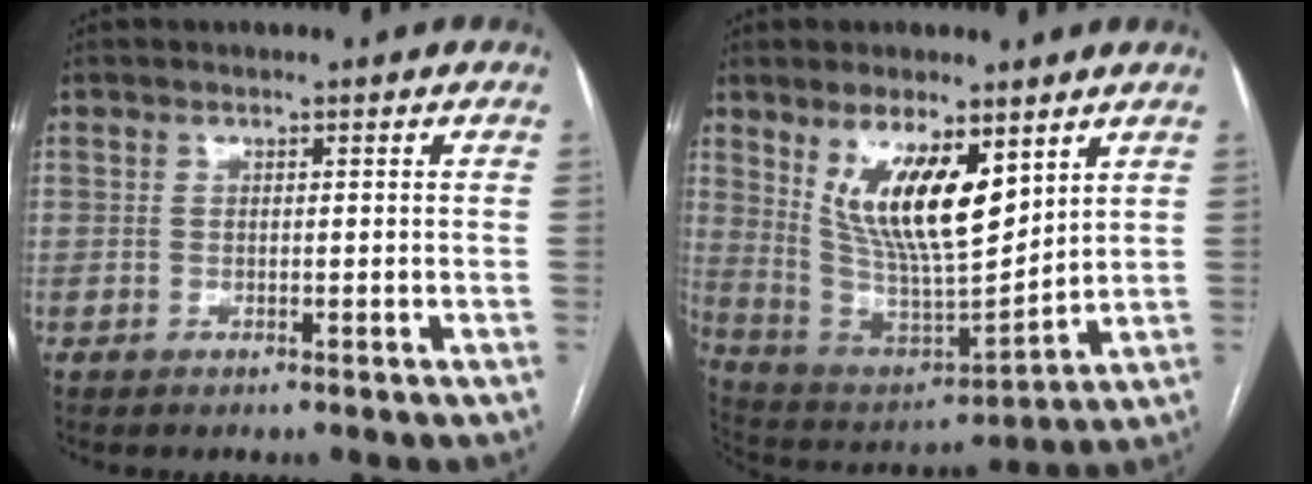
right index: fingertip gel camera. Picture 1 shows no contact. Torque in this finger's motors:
{"motor_torque": [0.61, 0.38, 0.70, 0.21]}